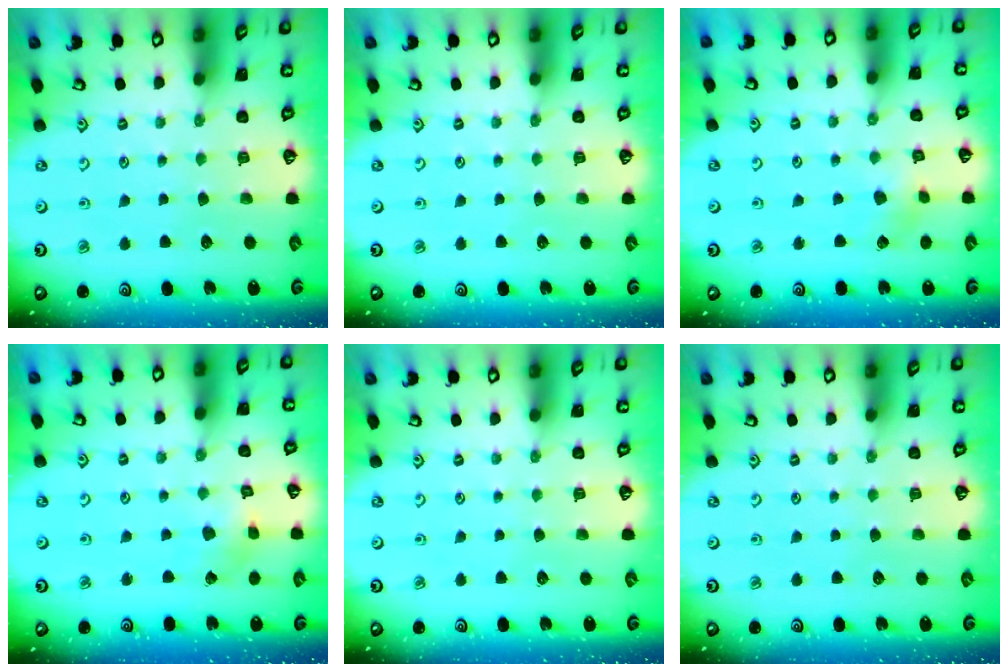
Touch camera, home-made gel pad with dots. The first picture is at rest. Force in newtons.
{"total": 0.0}
{"total": 3.0, "press": 3.0, "slide": 0.4}
{"total": 2.9, "press": 2.9, "slide": 0.3}
{"total": 0.0}
{"total": 0.0}